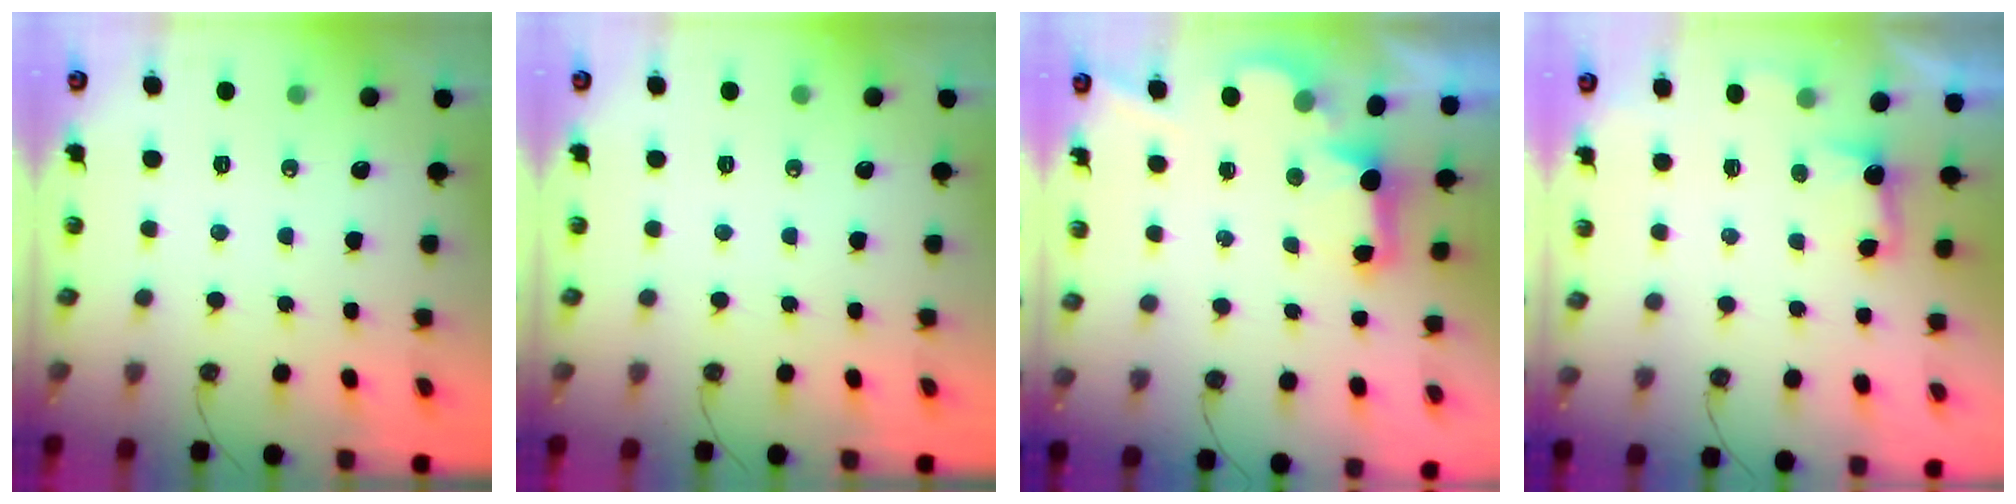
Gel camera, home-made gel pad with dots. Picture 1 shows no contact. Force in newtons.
{"total": 0.0}
{"total": 2.2, "press": 2.1, "slide": 0.7}
{"total": 1.4, "press": 1.0, "slide": 0.9}